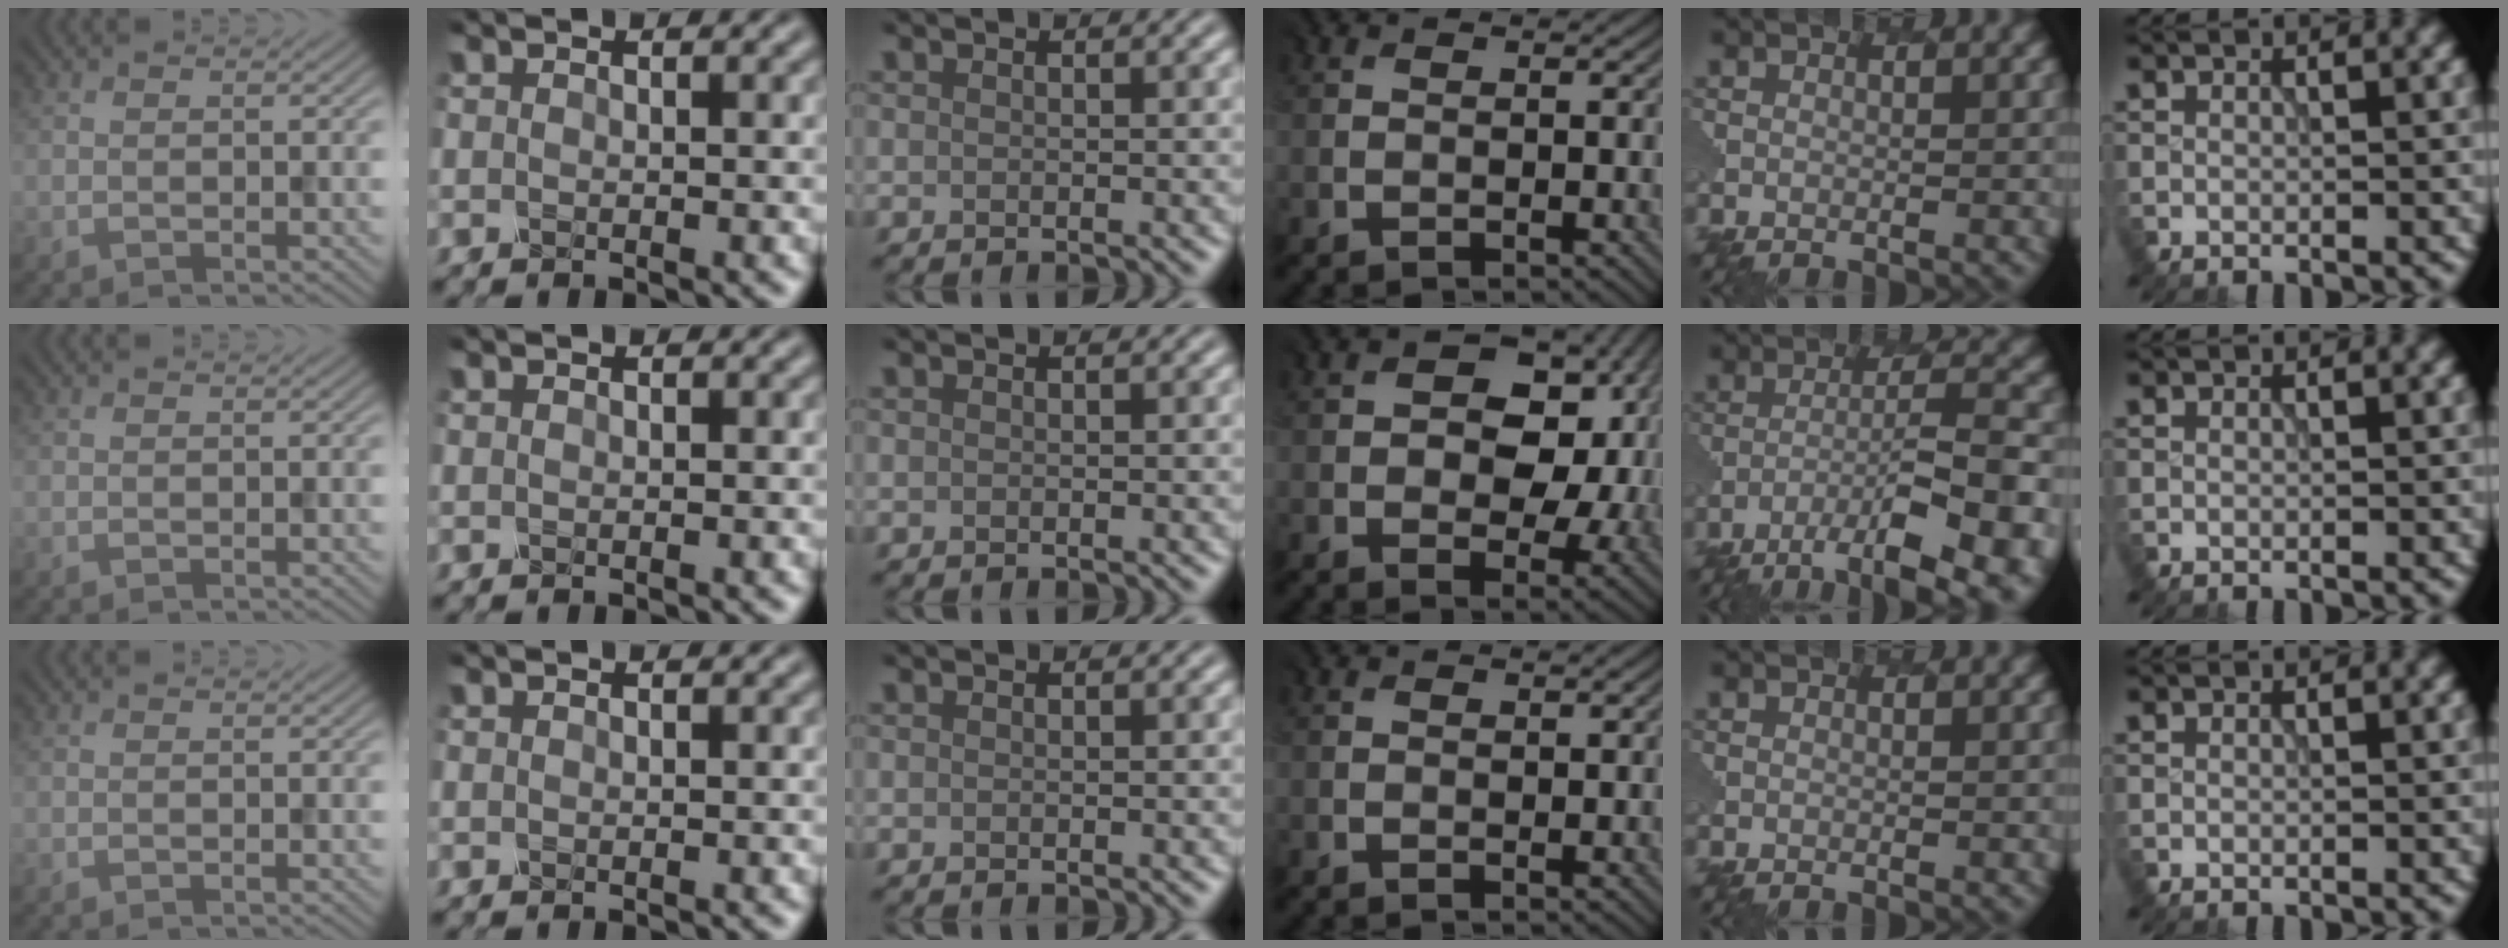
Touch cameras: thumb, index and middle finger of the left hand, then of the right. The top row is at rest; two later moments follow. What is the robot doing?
{"motion": "dispense", "object": "pipette"}